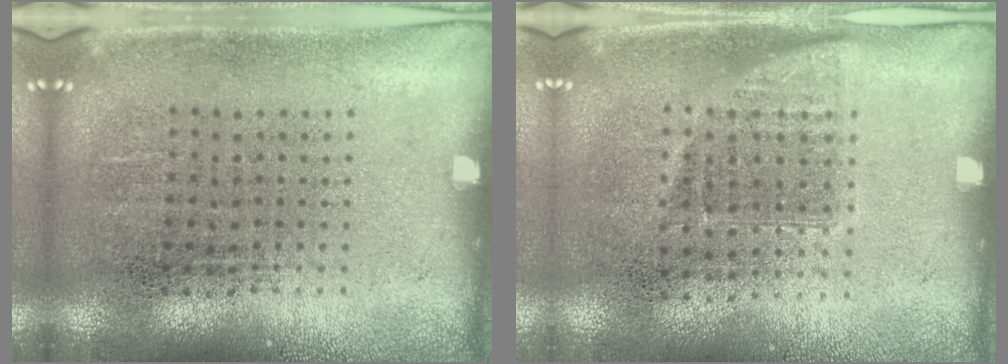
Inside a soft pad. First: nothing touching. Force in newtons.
{"total": 0.9, "press": 0.7, "slide": 0.5}